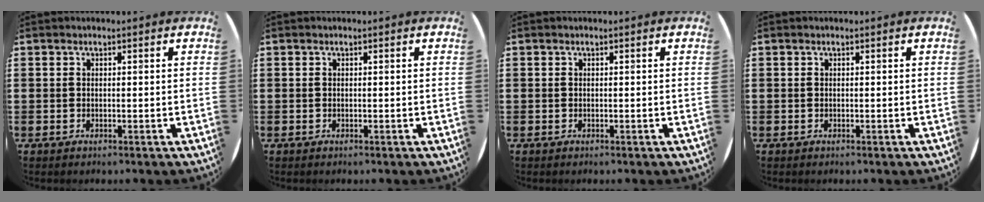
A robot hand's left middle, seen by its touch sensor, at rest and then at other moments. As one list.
[{"total": 0.0}, {"total": 0.0}, {"total": 0.0}]